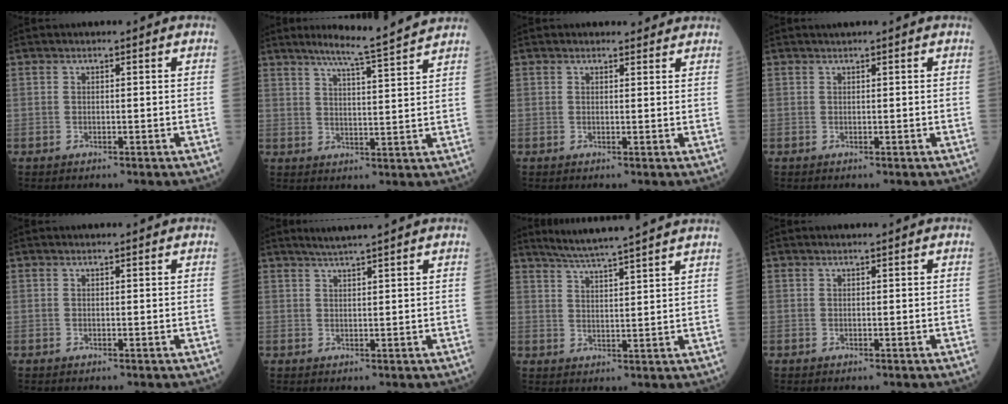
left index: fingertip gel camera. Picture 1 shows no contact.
{"total": 9.4, "force": [8.5, -1.4, 3.9], "torque": [-0.073, -0.001, 0.117]}
{"total": 2.1, "force": [1.9, 0.8, 0.1], "torque": [-0.004, 0.005, 0.017]}
{"total": 1.0, "force": [0.9, -0.2, 0.4], "torque": [-0.007, 0.008, 0.019]}
{"total": 0.9, "force": [0.9, 0.0, 0.2], "torque": [-0.006, 0.004, 0.010]}
{"total": 4.8, "force": [4.1, -0.7, 2.4], "torque": [-0.038, 0.018, 0.064]}
{"total": 13.3, "force": [11.9, -1.0, 5.8], "torque": [-0.101, 0.009, 0.161]}
{"total": 0.8, "force": [0.7, -0.1, 0.2], "torque": [-0.007, 0.000, 0.013]}